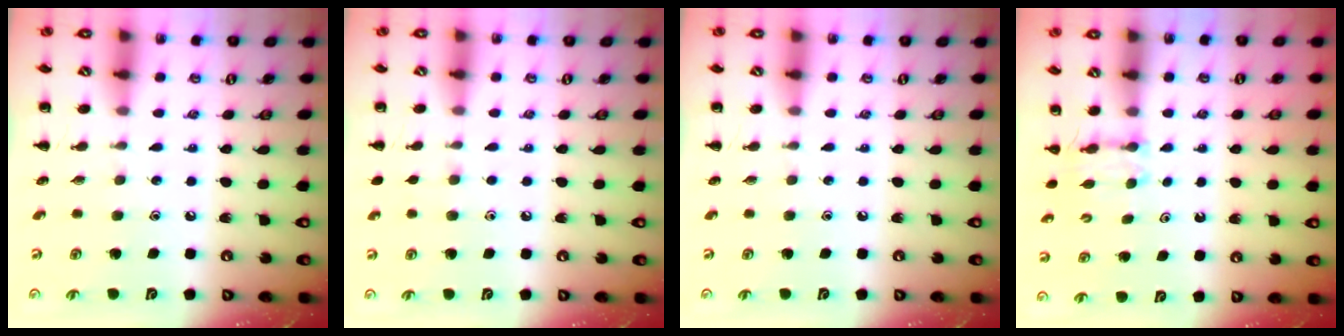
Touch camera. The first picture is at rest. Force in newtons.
{"total": 3.9, "press": 3.7, "slide": 1.3}
{"total": 0.0}
{"total": 4.0, "press": 3.7, "slide": 1.3}